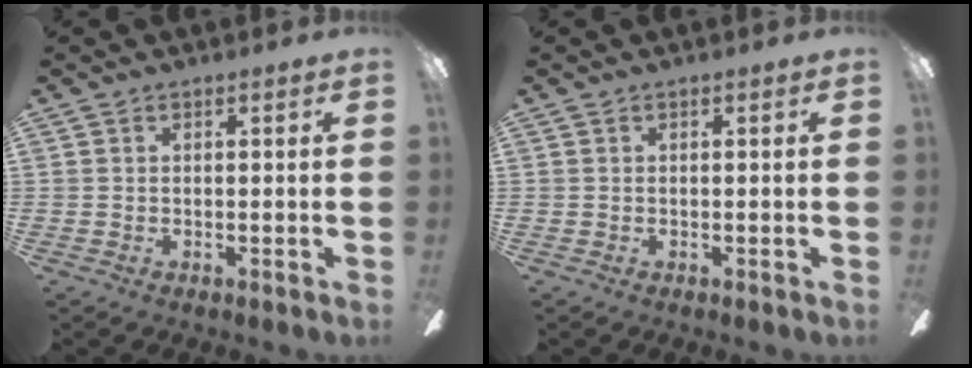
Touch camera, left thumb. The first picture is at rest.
{"total": 0.0}